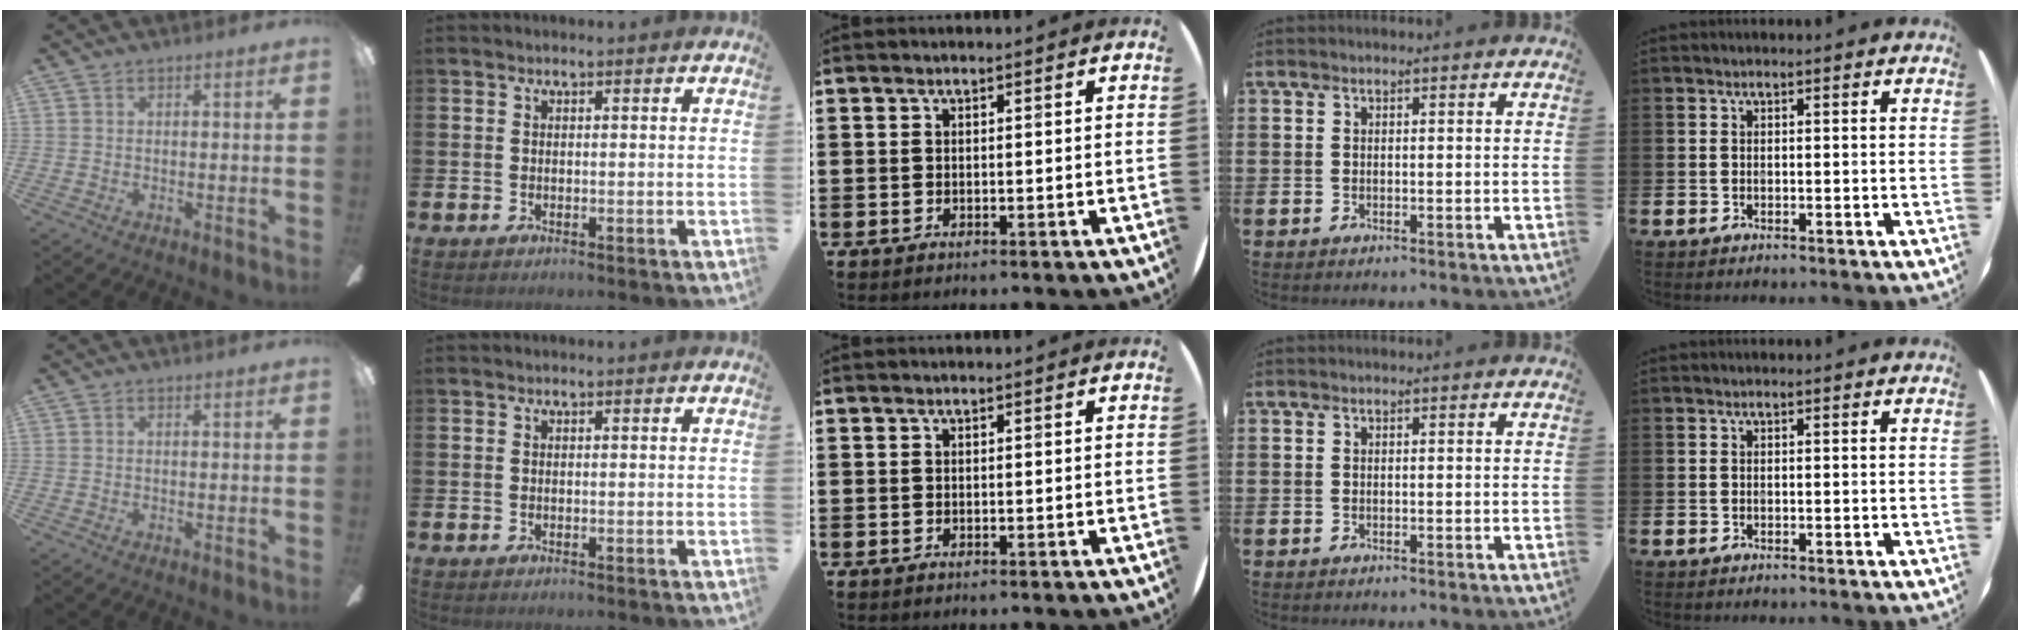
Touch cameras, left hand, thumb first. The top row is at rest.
{}